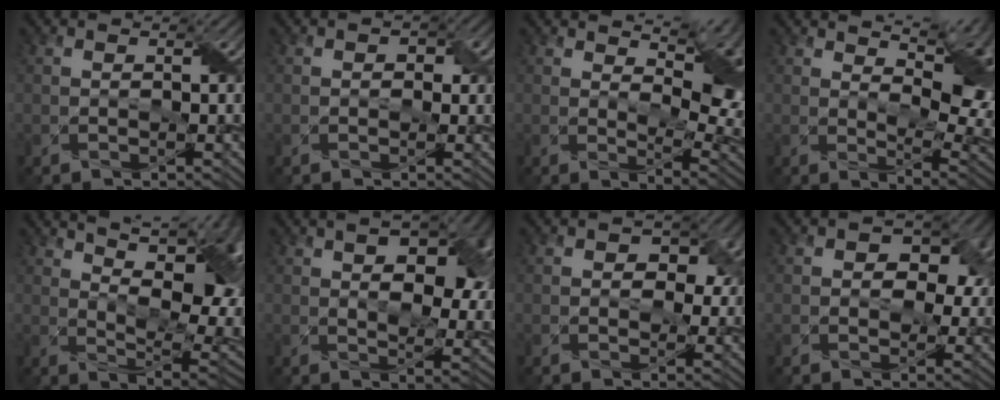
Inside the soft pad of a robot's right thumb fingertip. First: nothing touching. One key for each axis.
{"total": 1.8, "fx": 0.1, "fy": 1.4, "fz": 1.0, "tx": -0.014, "ty": -0.002, "tz": 0.001}
{"total": 11.0, "fx": 3.8, "fy": 5.4, "fz": 8.8, "tx": -0.107, "ty": 0.007, "tz": 0.065}
{"total": 12.2, "fx": 4.1, "fy": 5.9, "fz": 9.9, "tx": -0.135, "ty": 0.022, "tz": 0.074}
{"total": 16.7, "fx": 6.4, "fy": 7.1, "fz": 13.8, "tx": -0.197, "ty": 0.037, "tz": 0.103}
{"total": 12.9, "fx": 3.9, "fy": 7.1, "fz": 10.0, "tx": -0.129, "ty": 0.010, "tz": 0.058}
{"total": 6.1, "fx": 1.6, "fy": 4.5, "fz": 3.9, "tx": -0.051, "ty": -0.006, "tz": 0.014}
{"total": 8.1, "fx": 2.0, "fy": 5.7, "fz": 5.4, "tx": -0.062, "ty": -0.001, "tz": 0.023}